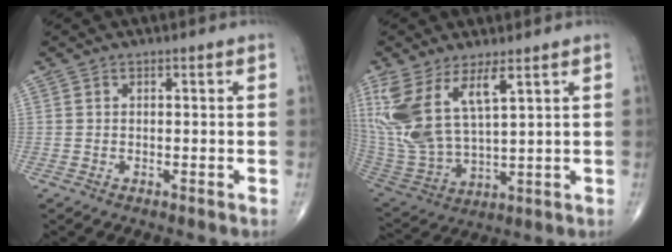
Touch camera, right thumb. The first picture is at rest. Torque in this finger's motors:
{"motor_torque": [0.45, 0.75, 1.59, 1.15, 0.47]}